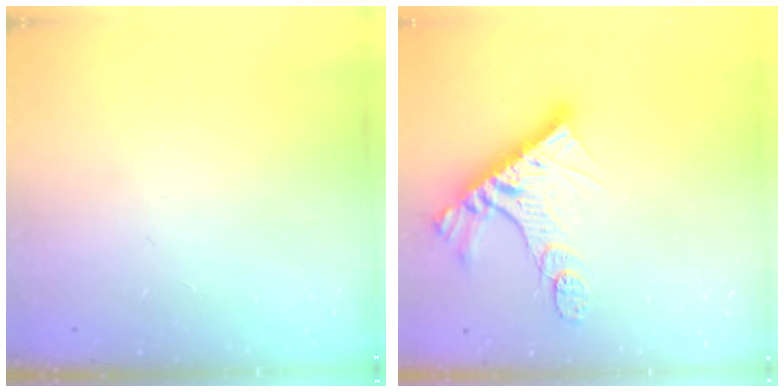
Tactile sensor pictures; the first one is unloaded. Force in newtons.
{"total": 13.2, "press": 13.1, "slide": 1.2}